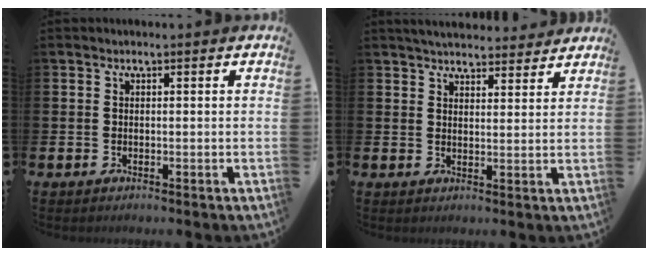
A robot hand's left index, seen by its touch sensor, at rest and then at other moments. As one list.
[{"total": 4.3, "force": [4.2, 0.7, 0.5], "torque": [-0.016, -0.022, 0.076]}]